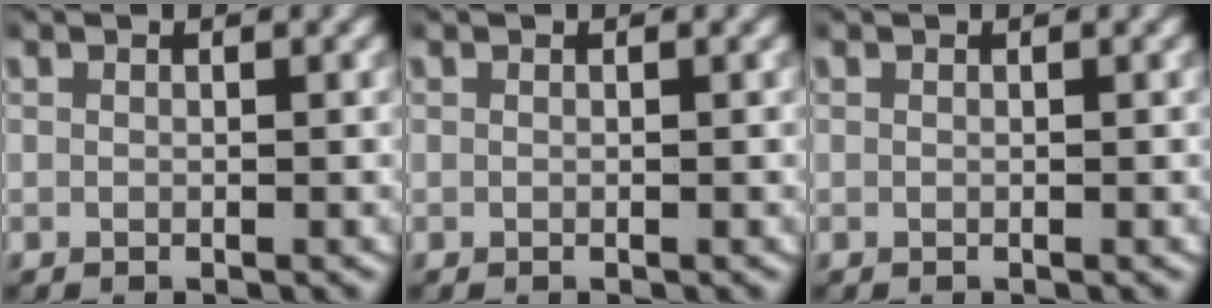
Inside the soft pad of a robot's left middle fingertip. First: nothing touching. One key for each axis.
{"total": 0.0}
{"total": 0.0}